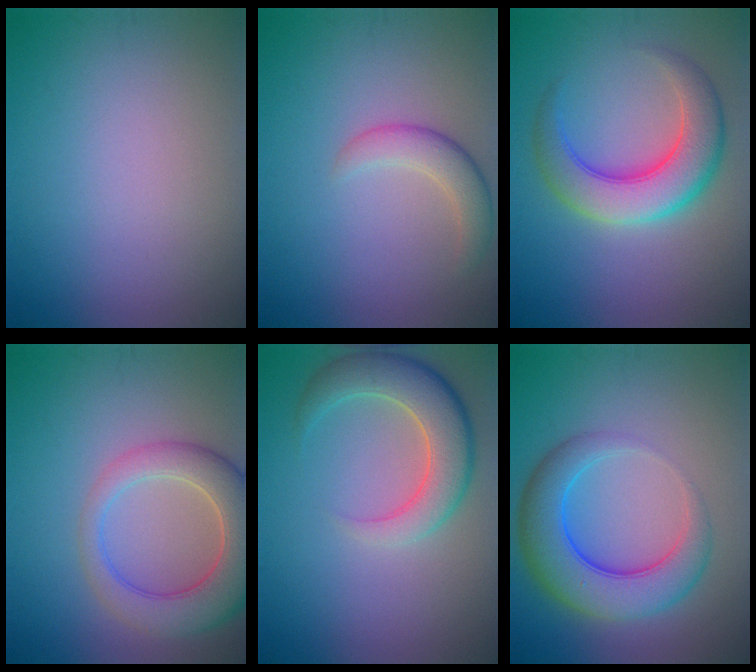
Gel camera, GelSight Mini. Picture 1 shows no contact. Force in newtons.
{"total": 2.8, "press": 2.7, "slide": 0.3}
{"total": 7.0, "press": 7.0, "slide": 0.2}
{"total": 6.7, "press": 6.7, "slide": 0.5}
{"total": 5.7, "press": 5.7, "slide": 0.6}
{"total": 7.3, "press": 7.3, "slide": 0.1}